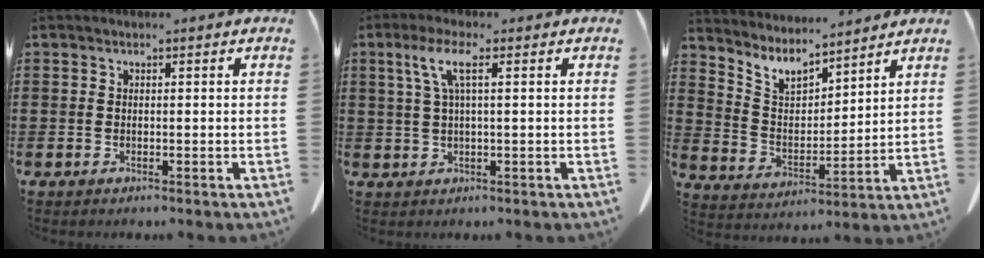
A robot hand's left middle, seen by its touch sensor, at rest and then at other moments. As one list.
[{"total": 4.7, "force": [1.5, 0.7, 4.4], "torque": [-0.098, 0.001, 0.023]}, {"total": 6.1, "force": [5.3, 2.1, 2.1], "torque": [-0.068, -0.029, 0.093]}]